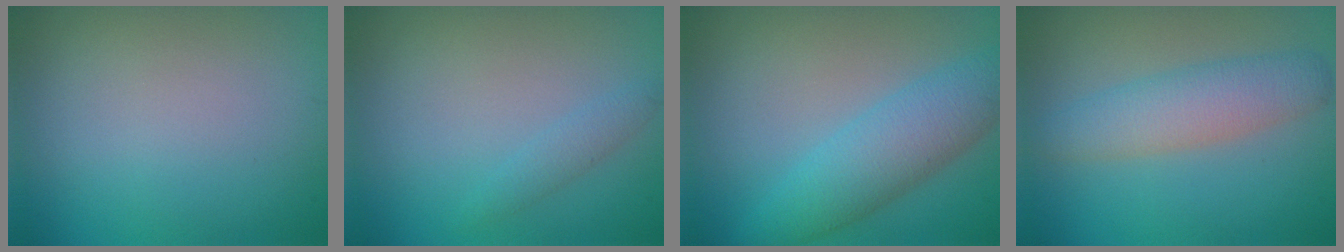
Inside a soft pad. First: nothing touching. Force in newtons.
{"total": 1.3, "press": 1.3, "slide": 0.0}
{"total": 5.3, "press": 5.3, "slide": 0.1}
{"total": 4.1, "press": 4.1, "slide": 0.2}